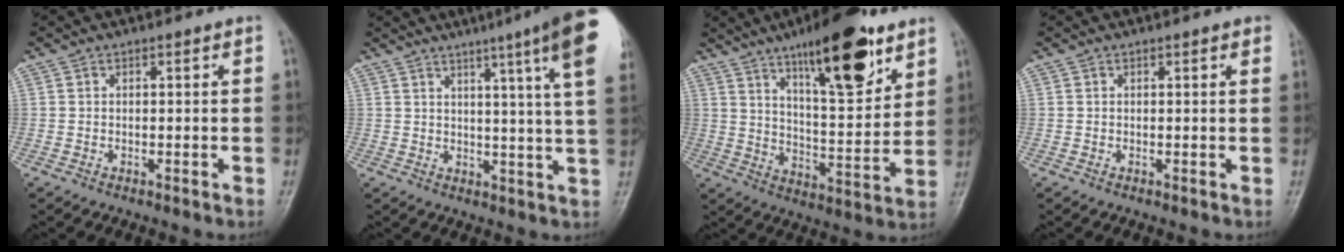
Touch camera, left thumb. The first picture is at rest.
{"total": 16.3, "force": [8.8, 0.1, 13.7], "torque": [-0.173, -0.033, 0.092]}
{"total": 18.6, "force": [11.1, 5.5, 13.8], "torque": [-0.180, -0.060, 0.181]}
{"total": 1.6, "force": [1.0, 0.2, 1.2], "torque": [-0.012, 0.004, 0.008]}